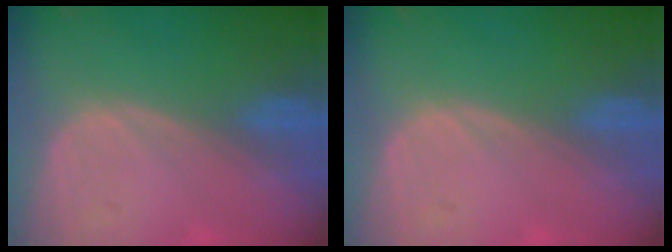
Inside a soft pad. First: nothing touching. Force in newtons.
{"total": 0.0}